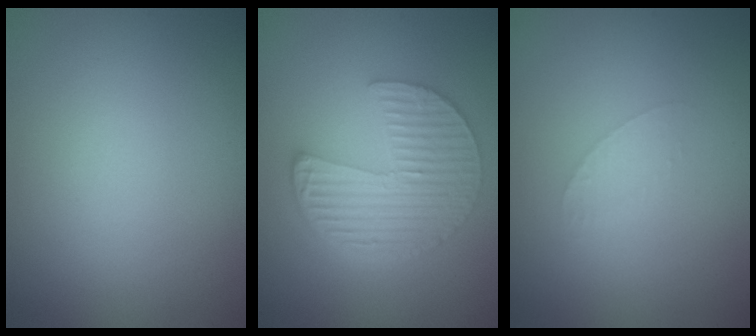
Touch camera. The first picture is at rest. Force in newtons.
{"total": 6.2, "press": 4.4, "slide": 4.3}
{"total": 1.0, "press": 1.0, "slide": 0.1}